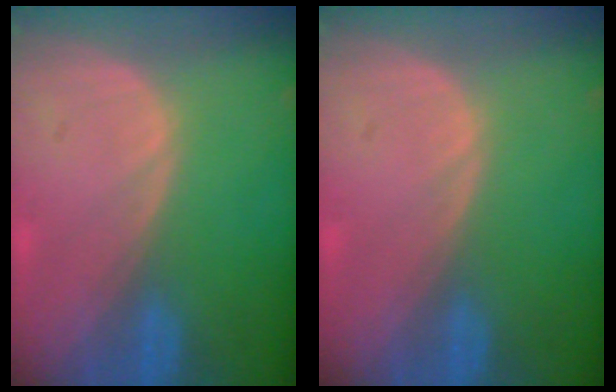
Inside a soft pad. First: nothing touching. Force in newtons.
{"total": 0.0}